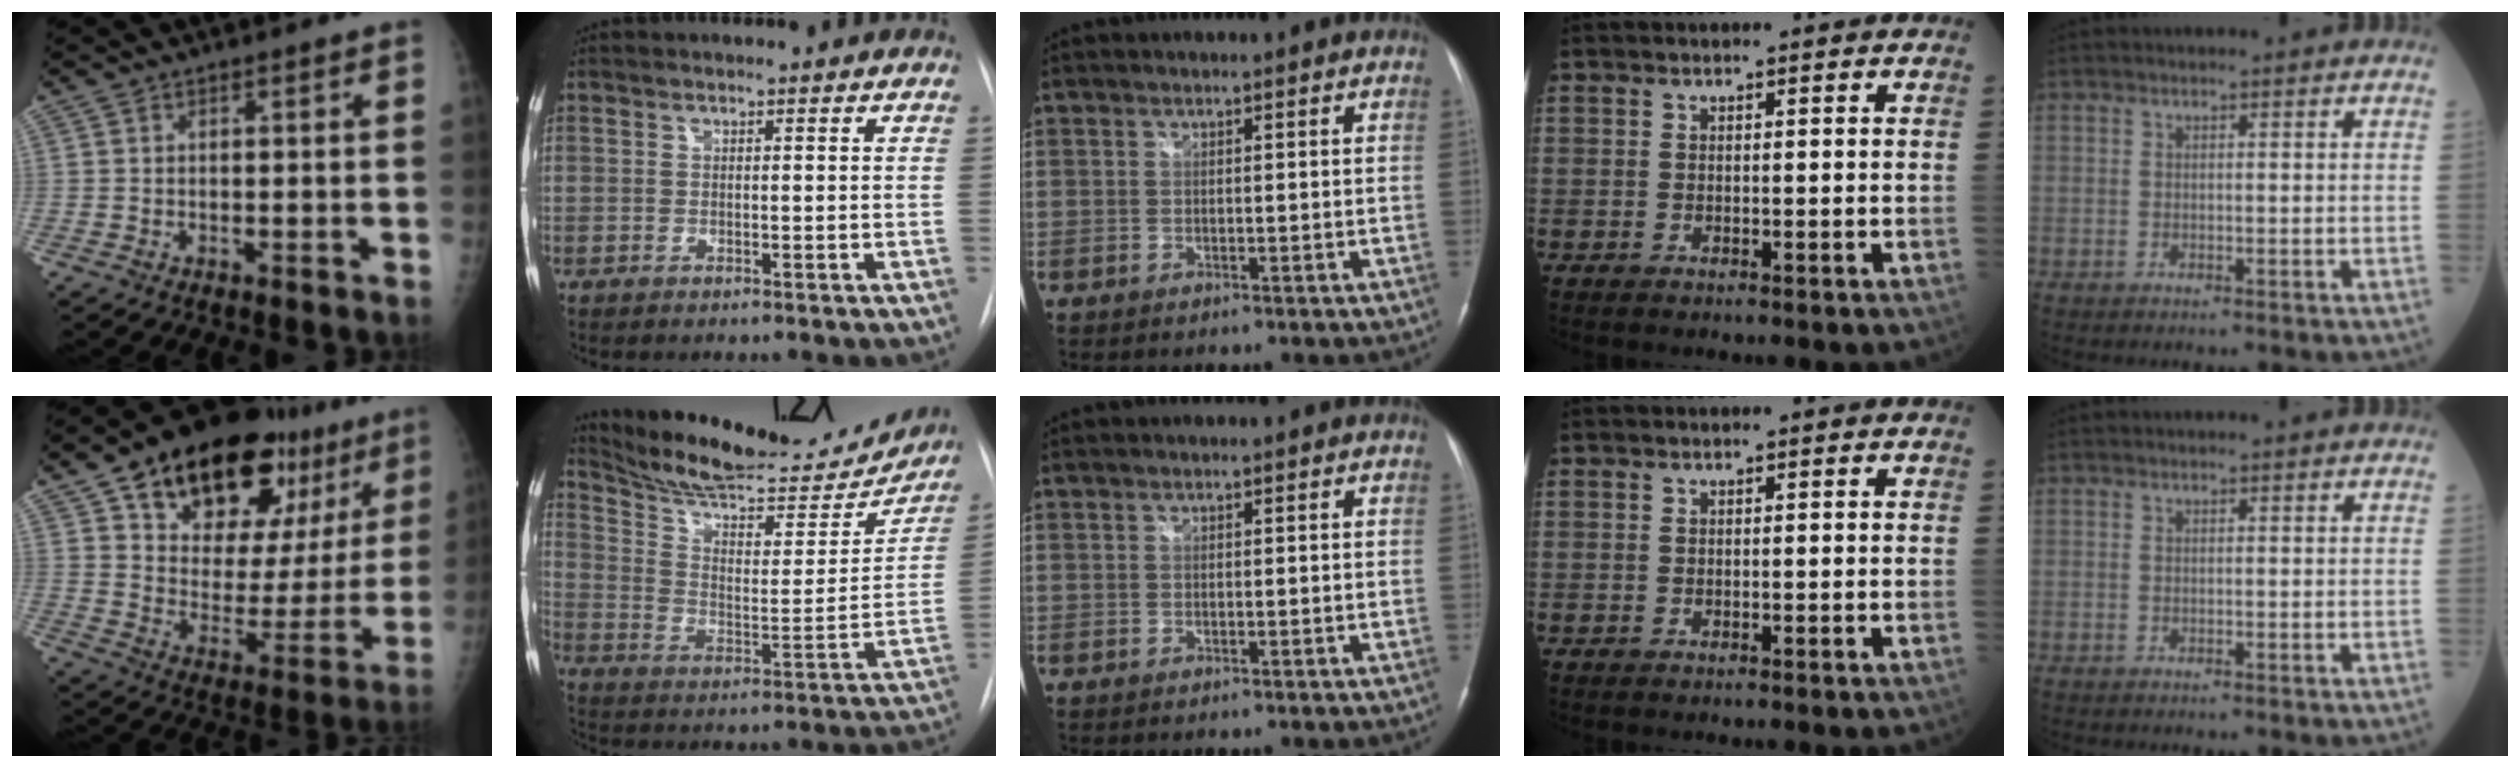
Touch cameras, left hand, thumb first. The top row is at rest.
{"thumb": {"total": 27.1, "force": [16.6, 13.9, 16.3], "torque": [-0.197, -0.045, 0.253]}, "index": {"total": 24.6, "force": [22.8, 5.2, 7.8], "torque": [-0.120, -0.042, 0.316]}}